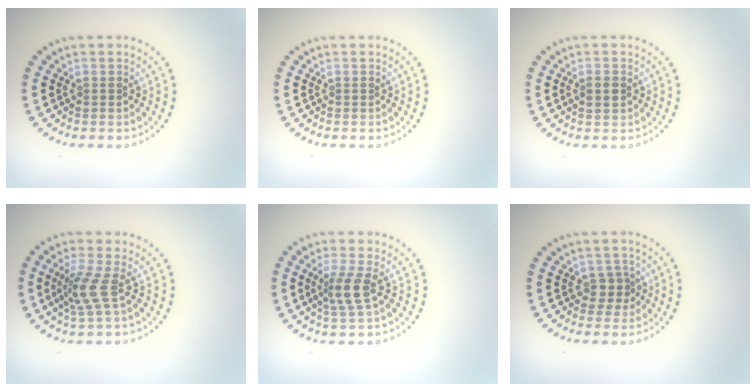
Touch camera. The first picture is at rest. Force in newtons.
{"total": 0.0}
{"total": 1.2, "press": 1.2, "slide": 0.2}
{"total": 2.7, "press": 2.0, "slide": 1.8}
{"total": 2.5, "press": 2.0, "slide": 1.5}
{"total": 1.7, "press": 1.4, "slide": 0.9}